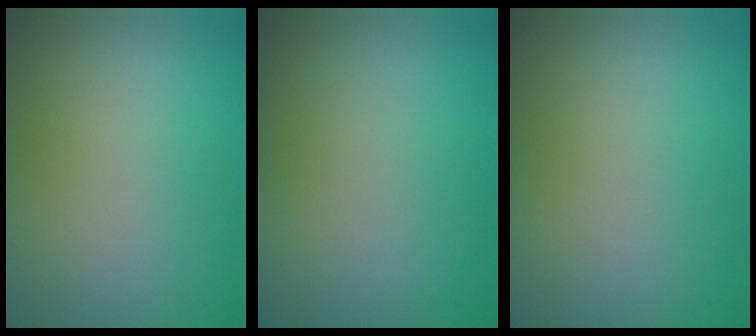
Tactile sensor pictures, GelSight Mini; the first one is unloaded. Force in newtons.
{"total": 0.0}
{"total": 0.0}